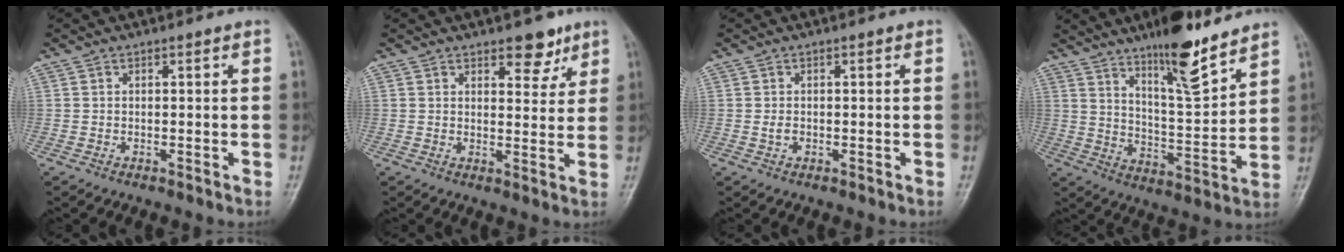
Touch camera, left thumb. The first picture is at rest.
{"total": 8.1, "force": [4.8, 3.9, 5.3], "torque": [-0.039, -0.022, 0.061]}
{"total": 1.3, "force": [-0.2, 0.9, 0.9], "torque": [-0.017, 0.001, -0.003]}
{"total": 13.7, "force": [10.2, 2.7, 8.8], "torque": [-0.126, -0.073, 0.173]}